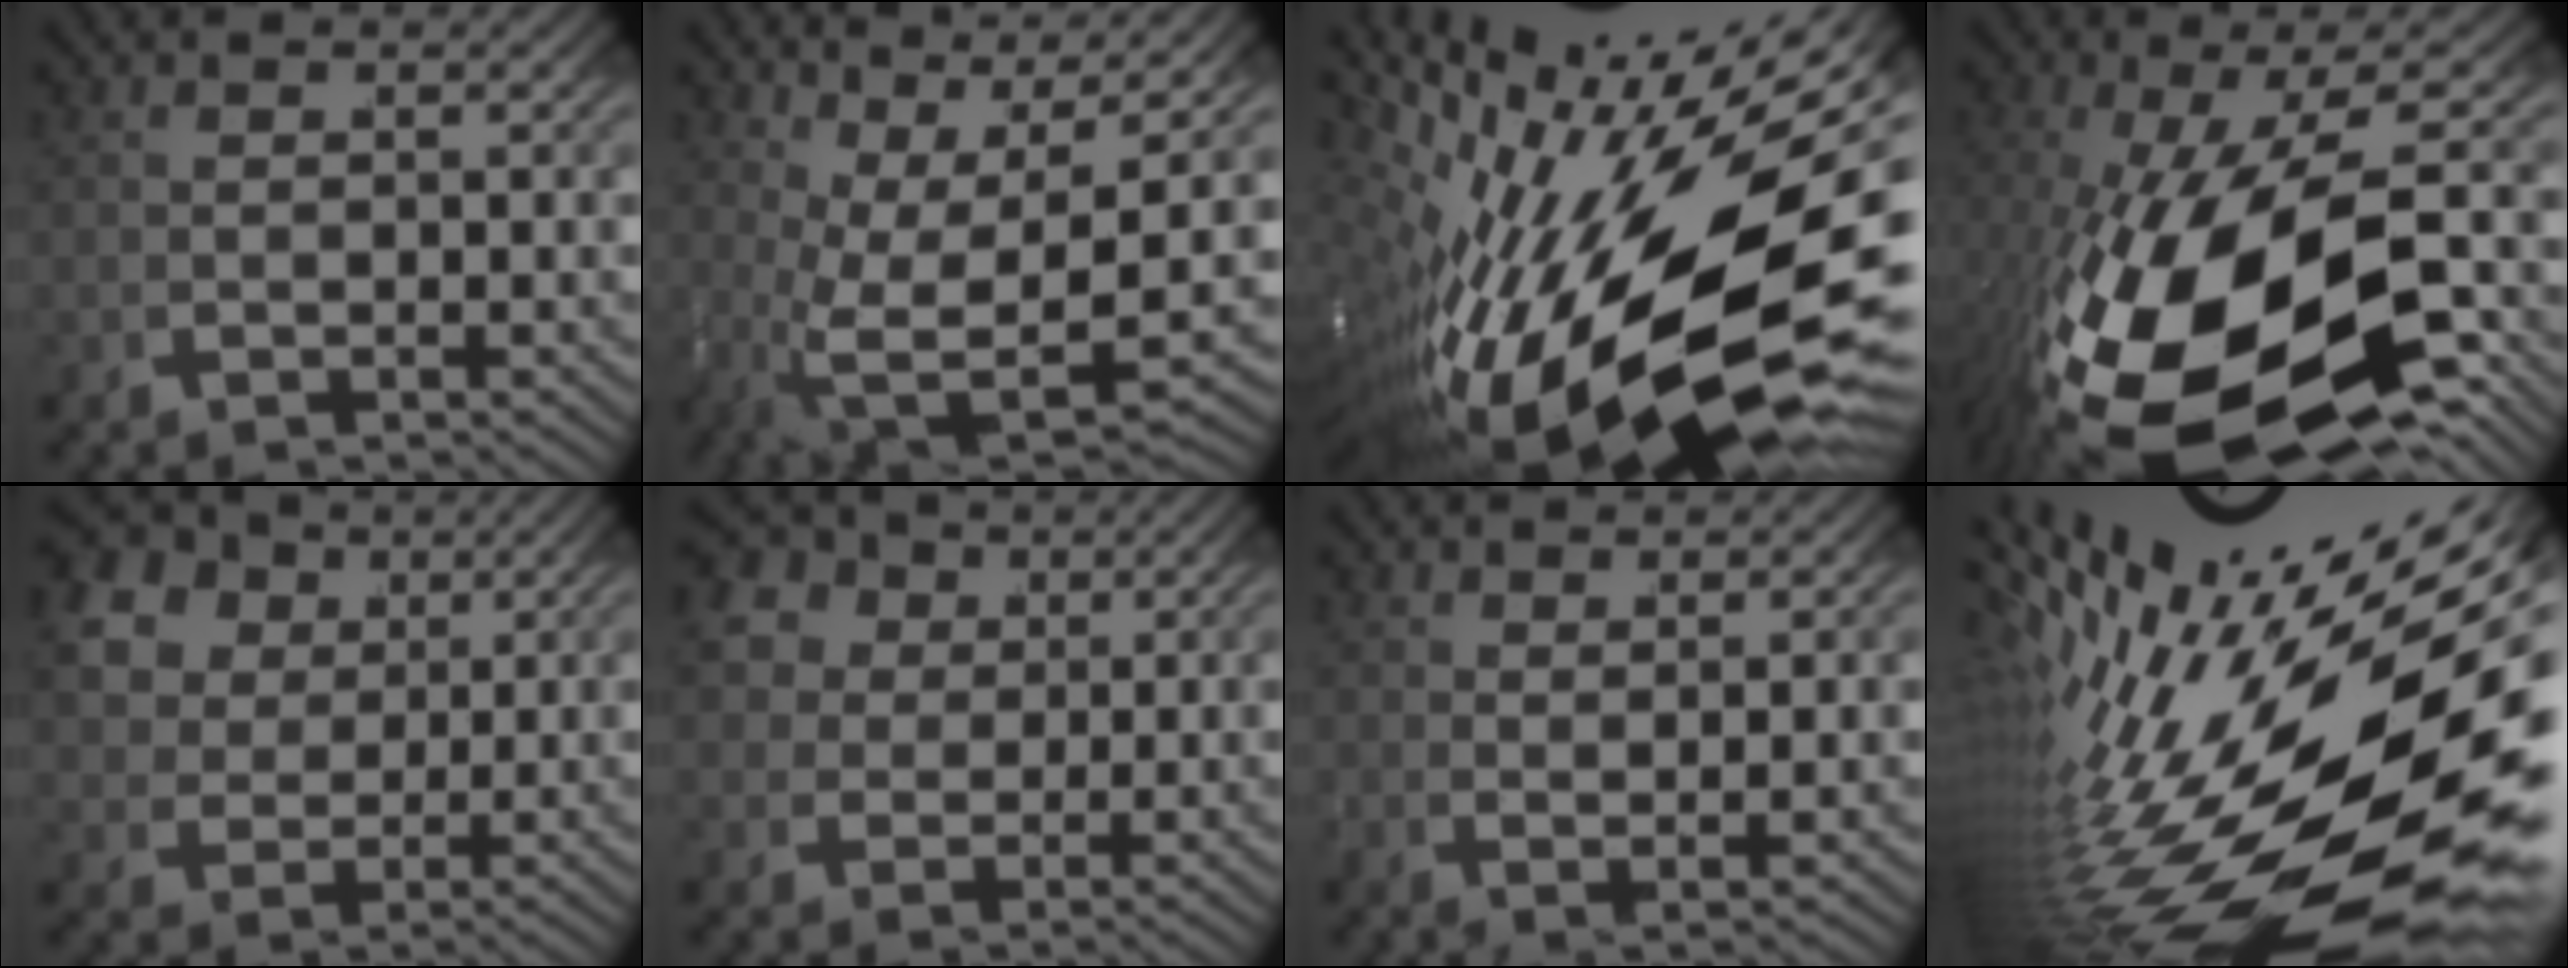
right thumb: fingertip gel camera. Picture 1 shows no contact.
{"total": 10.7, "force": [1.7, 5.4, 9.1], "torque": [-0.175, -0.035, 0.048]}
{"total": 22.7, "force": [-2.7, 12.3, 18.8], "torque": [-0.323, -0.059, -0.002]}
{"total": 17.9, "force": [-5.0, 8.6, 14.9], "torque": [-0.317, -0.066, -0.032]}
{"total": 11.2, "force": [4.1, 9.0, 5.3], "torque": [-0.119, 0.002, 0.057]}
{"total": 8.9, "force": [3.3, 7.3, 3.9], "torque": [-0.088, 0.001, 0.046]}
{"total": 2.3, "force": [2.1, -0.3, 0.9], "torque": [-0.011, 0.003, 0.041]}
{"total": 21.7, "force": [-1.0, 11.3, 18.5], "torque": [-0.290, -0.036, 0.020]}